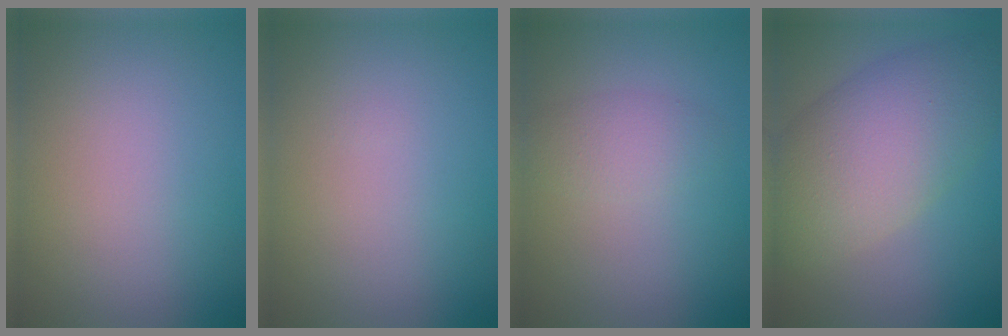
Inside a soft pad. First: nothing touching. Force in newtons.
{"total": 0.0}
{"total": 2.1, "press": 2.1, "slide": 0.1}
{"total": 9.0, "press": 9.0, "slide": 0.3}